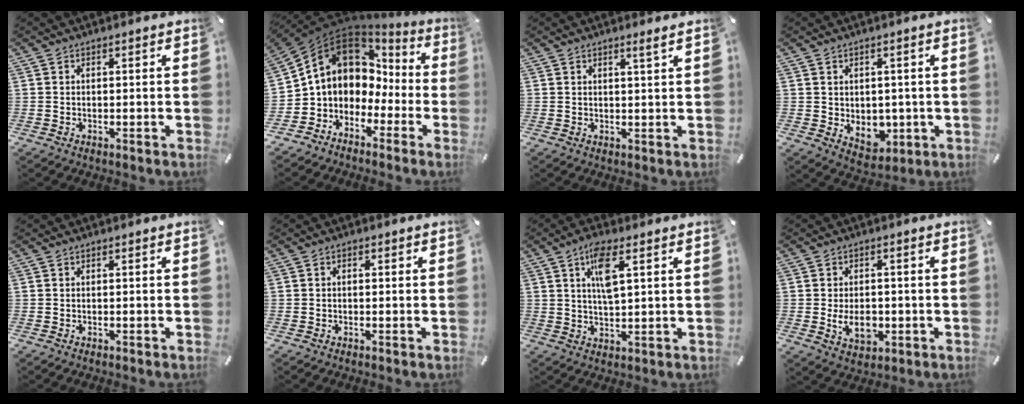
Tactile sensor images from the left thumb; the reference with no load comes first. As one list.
[{"total": 10.4, "force": [1.9, 9.2, 4.5], "torque": [-0.109, -0.014, 0.032]}, {"total": 2.0, "force": [1.4, -0.1, 1.3], "torque": [-0.027, -0.004, 0.025]}, {"total": 5.2, "force": [0.3, 4.7, 2.4], "torque": [-0.005, -0.006, 0.007]}, {"total": 0.0}, {"total": 0.8, "force": [-0.1, 0.6, 0.5], "torque": [-0.009, 0.003, -0.004]}, {"total": 7.6, "force": [3.2, 2.4, 6.4], "torque": [-0.119, -0.001, 0.051]}, {"total": 6.8, "force": [-1.0, 4.8, 4.8], "torque": [-0.084, -0.004, -0.018]}]